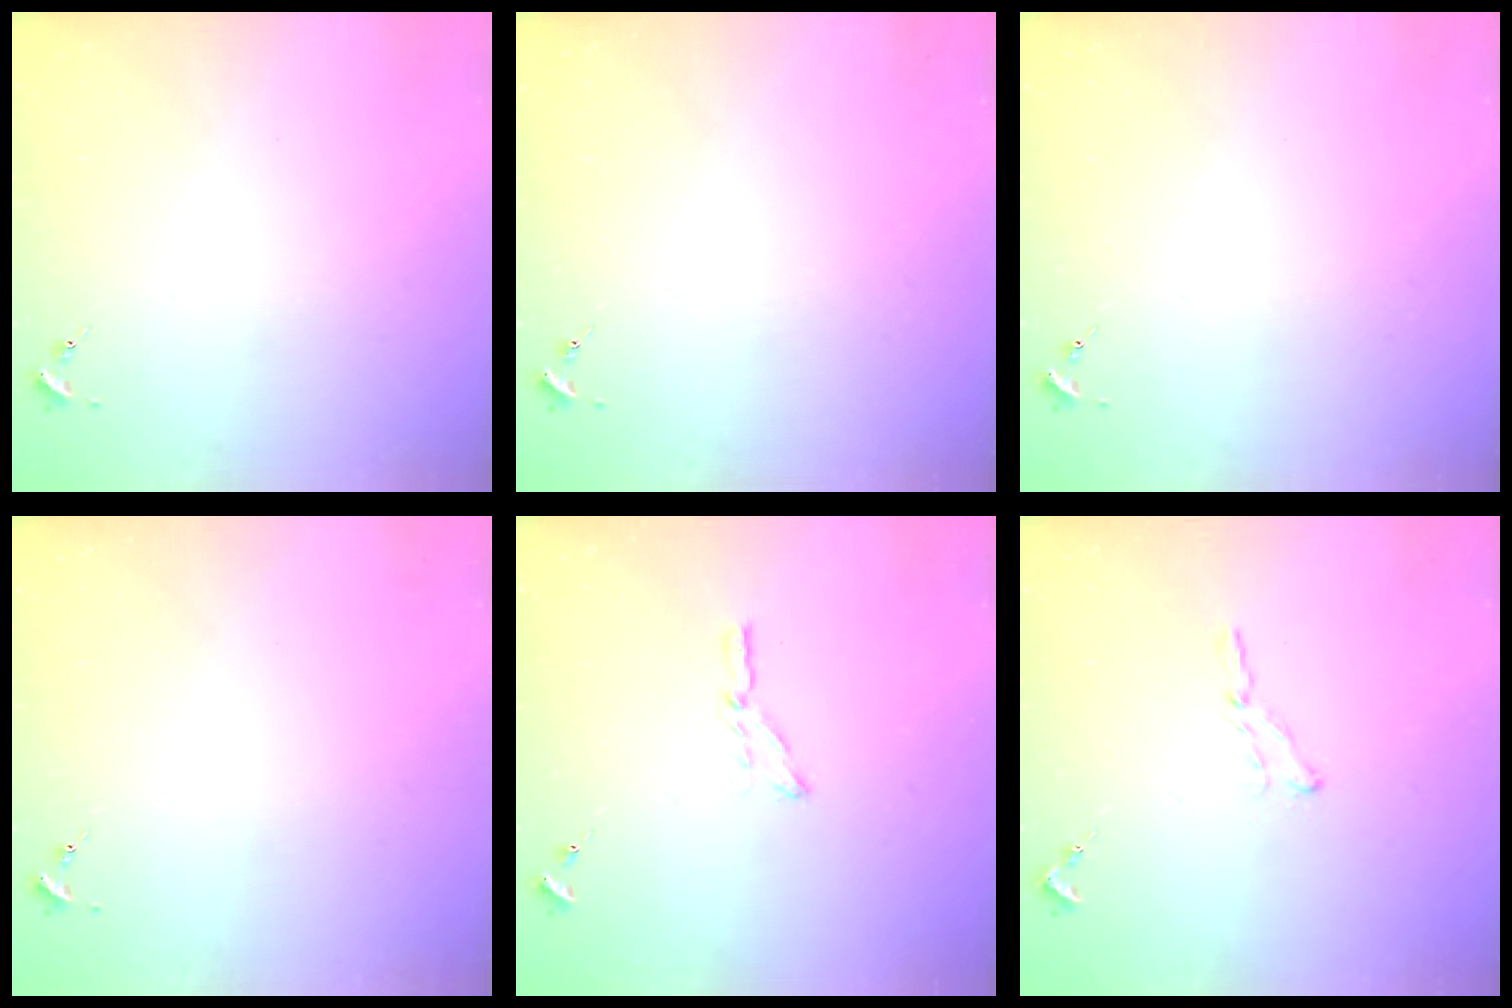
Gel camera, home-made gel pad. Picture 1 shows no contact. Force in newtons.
{"total": 0.0}
{"total": 0.0}
{"total": 0.0}
{"total": 4.0, "press": 4.0, "slide": 0.5}
{"total": 4.7, "press": 4.7, "slide": 0.4}